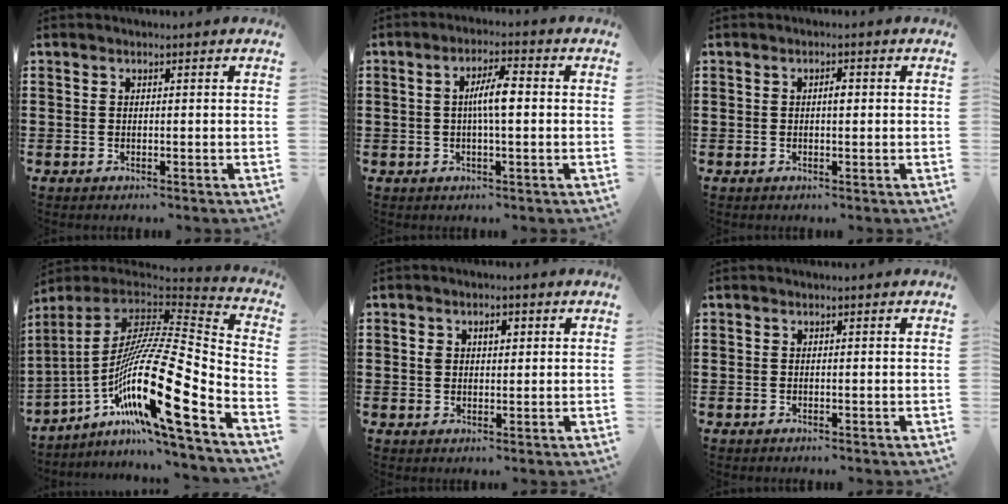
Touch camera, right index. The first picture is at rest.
{"total": 5.0, "force": [0.1, 1.0, 4.9], "torque": [-0.091, 0.006, -0.001]}
{"total": 1.4, "force": [0.1, 0.5, 1.3], "torque": [-0.026, 0.002, 0.000]}
{"total": 20.7, "force": [-8.0, 3.9, 18.7], "torque": [-0.354, -0.019, -0.154]}
{"total": 2.4, "force": [0.7, 1.8, 1.4], "torque": [-0.026, 0.009, 0.009]}
{"total": 0.0}